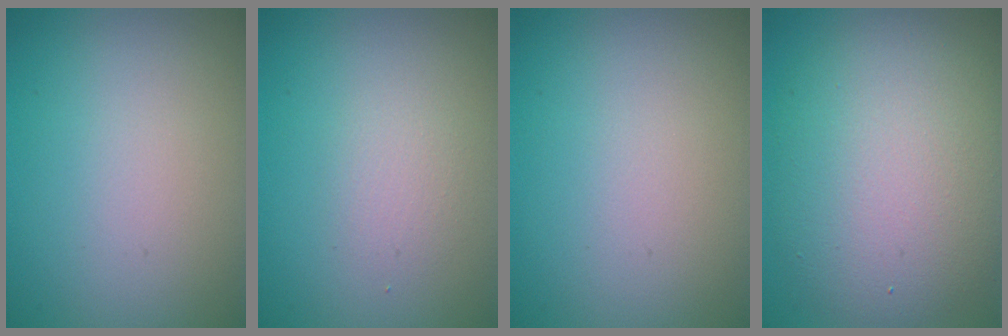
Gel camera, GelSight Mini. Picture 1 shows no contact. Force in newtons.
{"total": 1.4, "press": 1.4, "slide": 0.1}
{"total": 0.0}
{"total": 8.7, "press": 8.6, "slide": 0.8}